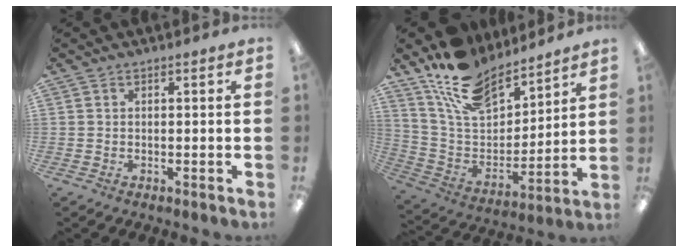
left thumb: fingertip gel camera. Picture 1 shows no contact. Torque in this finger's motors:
{"motor_torque": [0.24, 0.24, 1.42, -1.35, 0.13]}